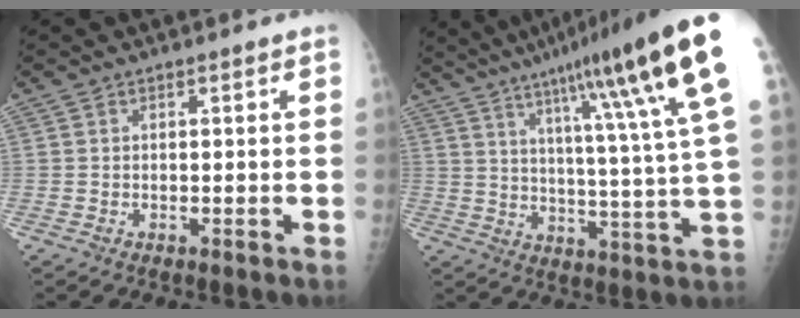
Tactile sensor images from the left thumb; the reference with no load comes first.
{"total": 24.4, "force": [13.6, 1.2, 20.3], "torque": [-0.294, -0.045, 0.187]}